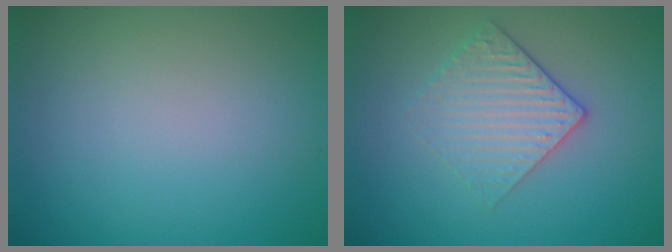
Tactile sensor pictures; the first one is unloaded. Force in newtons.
{"total": 3.0, "press": 2.6, "slide": 1.6}